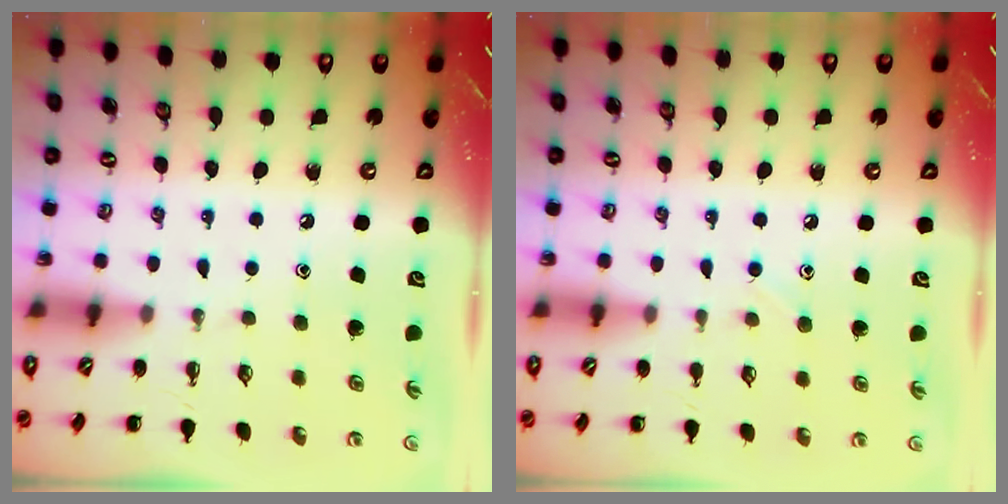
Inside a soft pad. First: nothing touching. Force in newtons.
{"total": 4.5, "press": 4.2, "slide": 1.6}